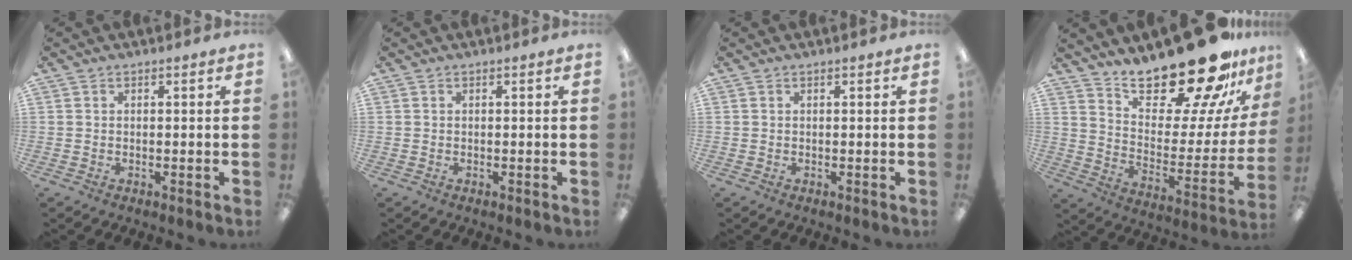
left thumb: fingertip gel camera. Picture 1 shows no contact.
{"total": 0.0}
{"total": 0.0}
{"total": 24.4, "force": [20.1, 6.6, 12.1], "torque": [-0.174, -0.152, 0.332]}